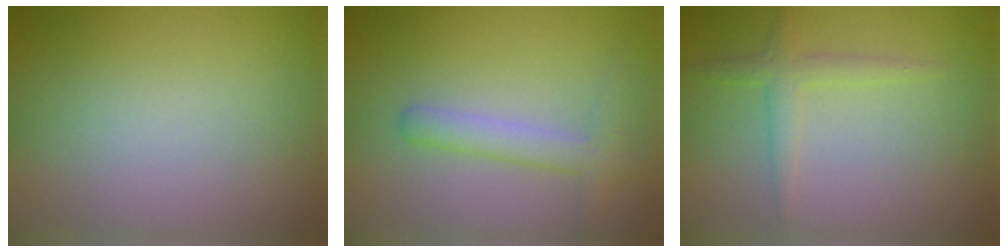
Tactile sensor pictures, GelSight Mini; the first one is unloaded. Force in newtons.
{"total": 2.7, "press": 2.7, "slide": 0.1}
{"total": 1.8, "press": 1.7, "slide": 0.1}